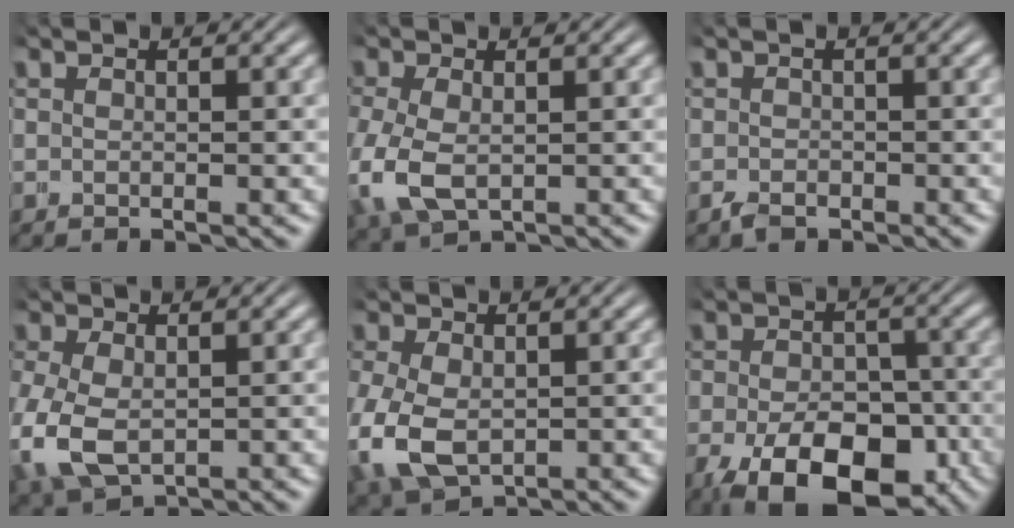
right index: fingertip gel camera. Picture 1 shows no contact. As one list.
[{"total": 4.2, "force": [-1.2, 3.3, 2.4], "torque": [-0.097, -0.036, 0.010]}, {"total": 1.5, "force": [-1.3, 0.1, -0.9], "torque": [0.006, -0.014, -0.007]}, {"total": 5.0, "force": [-1.3, 4.0, 2.7], "torque": [-0.106, -0.041, 0.012]}, {"total": 5.6, "force": [-1.5, 4.6, 2.9], "torque": [-0.111, -0.047, 0.010]}, {"total": 10.6, "force": [-6.9, 5.8, 5.5], "torque": [-0.095, -0.054, -0.077]}]